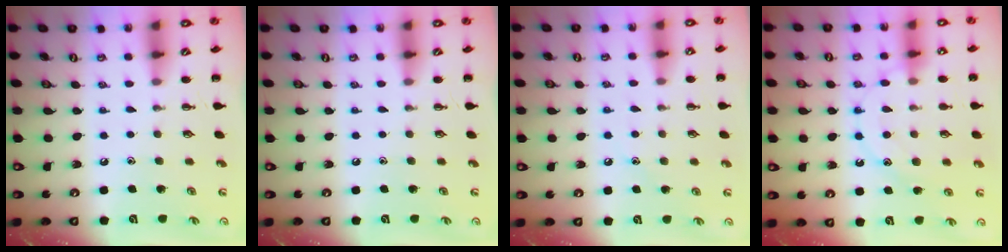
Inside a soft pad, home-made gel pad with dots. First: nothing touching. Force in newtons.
{"total": 0.0}
{"total": 7.6, "press": 7.4, "slide": 1.8}
{"total": 13.5, "press": 13.5, "slide": 0.6}